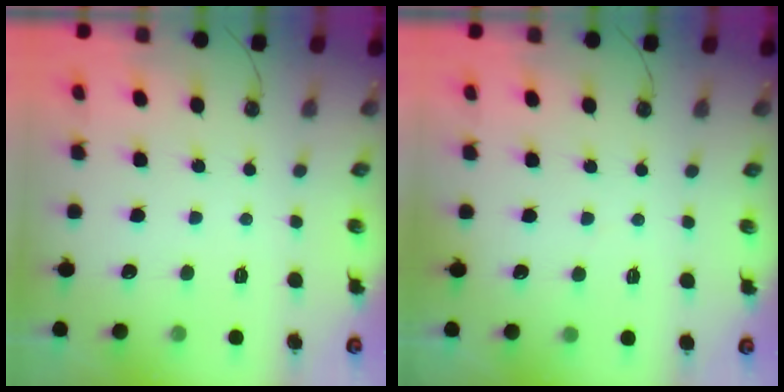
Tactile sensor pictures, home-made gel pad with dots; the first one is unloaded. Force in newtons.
{"total": 1.2, "press": 1.2, "slide": 0.1}